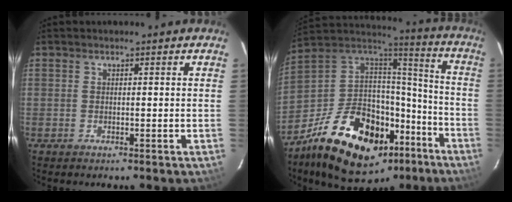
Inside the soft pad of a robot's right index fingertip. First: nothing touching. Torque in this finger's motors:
{"motor_torque": [1.47, -0.67, 1.05, 0.14]}